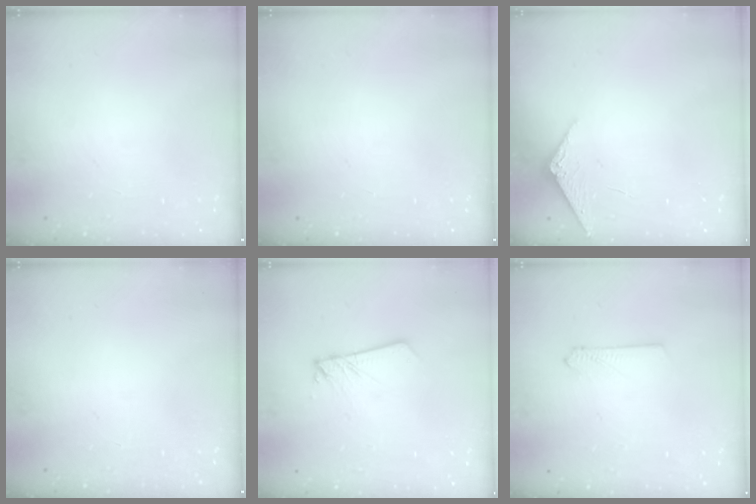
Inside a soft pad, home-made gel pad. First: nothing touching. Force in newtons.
{"total": 0.0}
{"total": 3.5, "press": 3.5, "slide": 0.4}
{"total": 0.0}
{"total": 2.7, "press": 2.7, "slide": 0.2}
{"total": 2.1, "press": 2.1, "slide": 0.2}